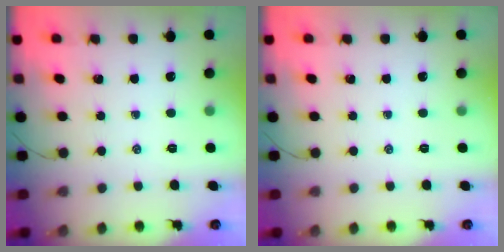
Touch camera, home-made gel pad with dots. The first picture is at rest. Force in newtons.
{"total": 0.0}